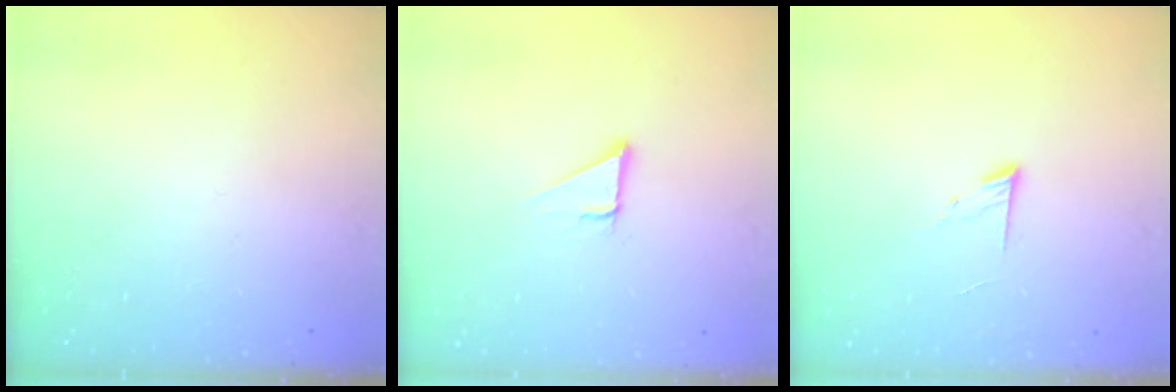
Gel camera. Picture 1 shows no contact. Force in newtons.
{"total": 2.8, "press": 2.8, "slide": 0.1}
{"total": 7.7, "press": 7.7, "slide": 0.8}